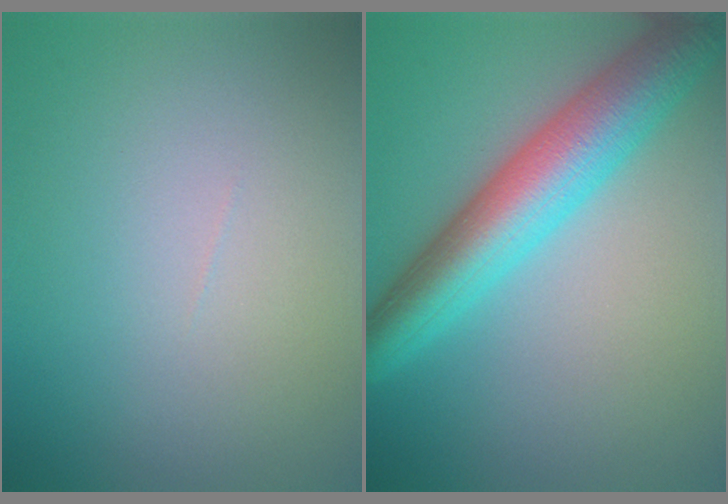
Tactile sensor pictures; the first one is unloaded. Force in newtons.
{"total": 8.1, "press": 8.1, "slide": 0.3}